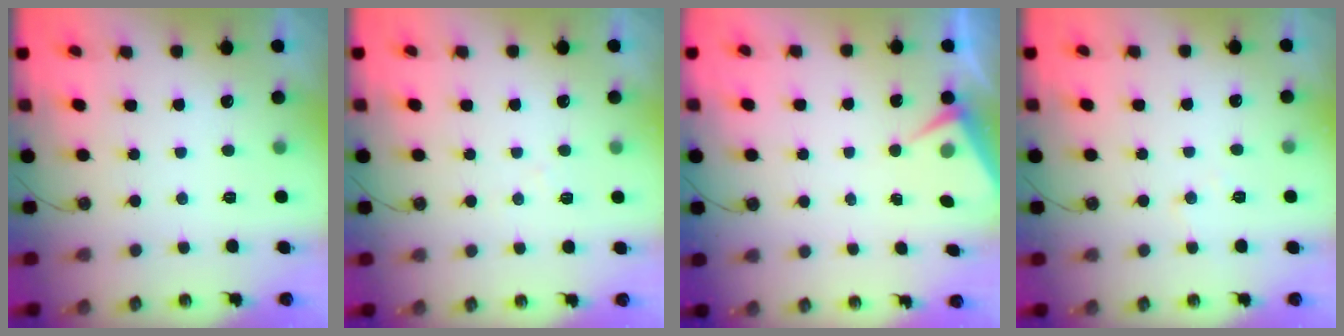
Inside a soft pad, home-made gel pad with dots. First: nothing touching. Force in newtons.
{"total": 6.4, "press": 6.3, "slide": 0.8}
{"total": 4.8, "press": 4.7, "slide": 0.6}
{"total": 5.1, "press": 5.0, "slide": 0.8}